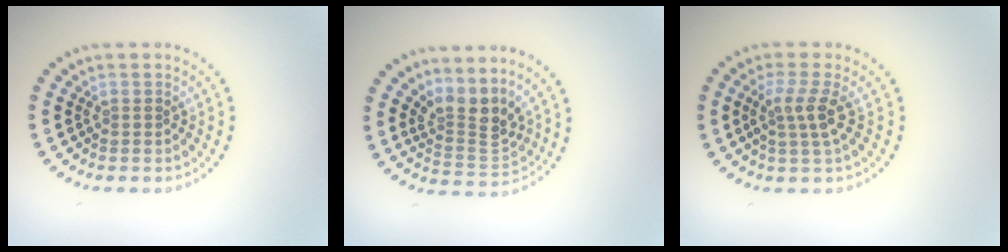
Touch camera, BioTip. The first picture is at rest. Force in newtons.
{"total": 3.4, "press": 2.4, "slide": 2.4}
{"total": 2.6, "press": 2.0, "slide": 1.6}